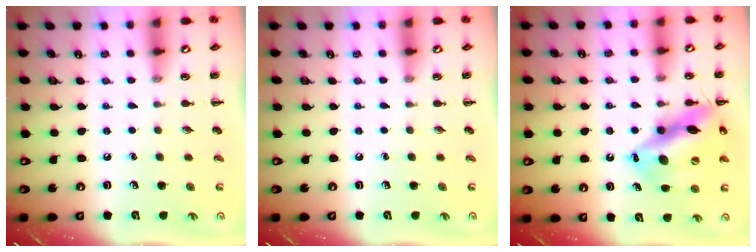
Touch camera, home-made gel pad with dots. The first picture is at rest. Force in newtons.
{"total": 0.0}
{"total": 16.8, "press": 16.6, "slide": 2.6}